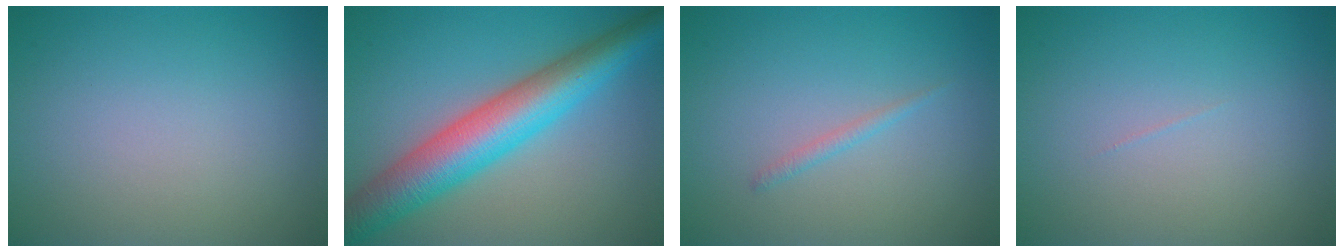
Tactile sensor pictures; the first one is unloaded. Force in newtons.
{"total": 8.4, "press": 8.4, "slide": 0.2}
{"total": 0.8, "press": 0.8, "slide": 0.0}
{"total": 0.0}